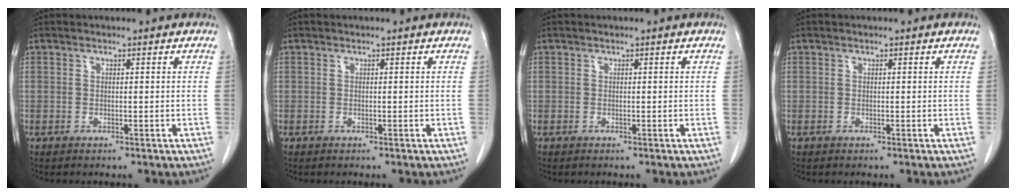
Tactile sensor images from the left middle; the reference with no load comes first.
{"total": 0.0}
{"total": 0.0}
{"total": 0.0}